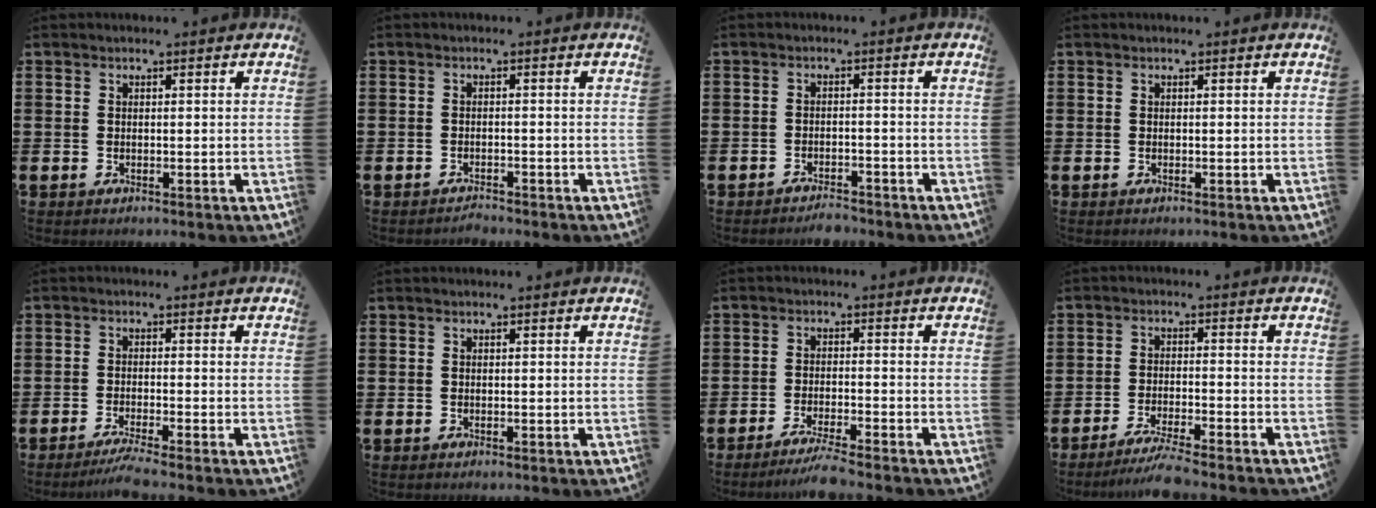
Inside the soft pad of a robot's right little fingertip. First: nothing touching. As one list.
[{"total": 1.0, "force": [-1.0, 0.0, 0.0], "torque": [-0.004, 0.000, -0.021]}, {"total": 1.9, "force": [-1.9, 0.2, 0.1], "torque": [-0.008, 0.003, -0.040]}, {"total": 0.0}, {"total": 2.8, "force": [-2.1, 0.0, 1.9], "torque": [-0.030, -0.002, -0.038]}, {"total": 0.0}, {"total": 3.9, "force": [-3.2, -0.2, 2.1], "torque": [-0.033, -0.005, -0.059]}, {"total": 4.3, "force": [-3.6, -0.2, 2.2], "torque": [-0.035, -0.008, -0.067]}]